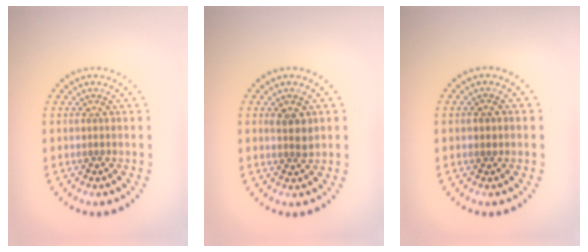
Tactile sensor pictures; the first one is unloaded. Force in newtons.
{"total": 1.8, "press": 1.6, "slide": 0.6}
{"total": 0.7, "press": 0.6, "slide": 0.3}